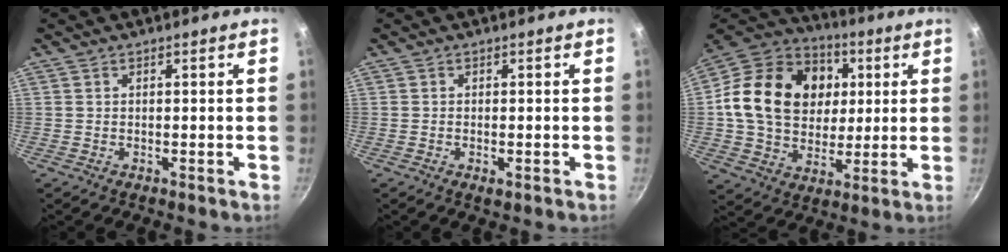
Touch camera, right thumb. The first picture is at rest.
{"total": 1.2, "force": [-0.4, 0.4, 1.0], "torque": [-0.020, -0.003, -0.006]}
{"total": 23.1, "force": [4.2, 18.0, 13.9], "torque": [-0.221, 0.012, 0.072]}